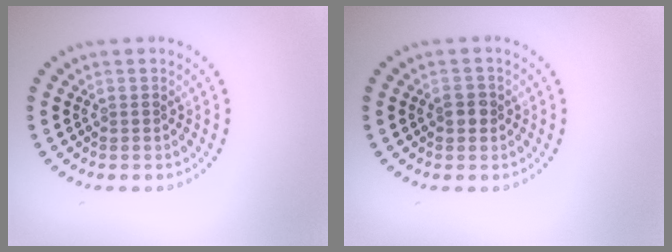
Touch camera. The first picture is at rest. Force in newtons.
{"total": 1.4, "press": 1.4, "slide": 0.2}